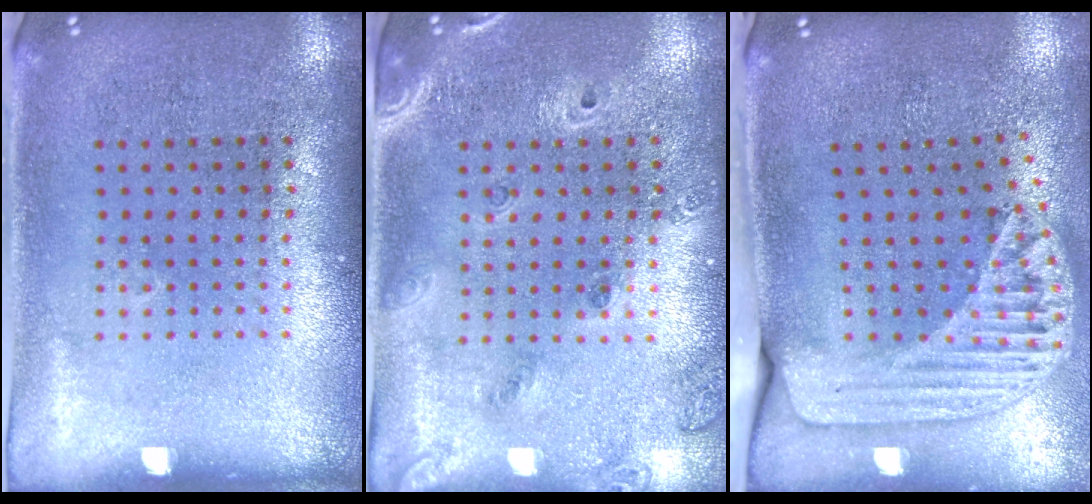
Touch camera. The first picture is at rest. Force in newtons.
{"total": 1.4, "press": 1.3, "slide": 0.5}
{"total": 1.8, "press": 1.5, "slide": 1.0}